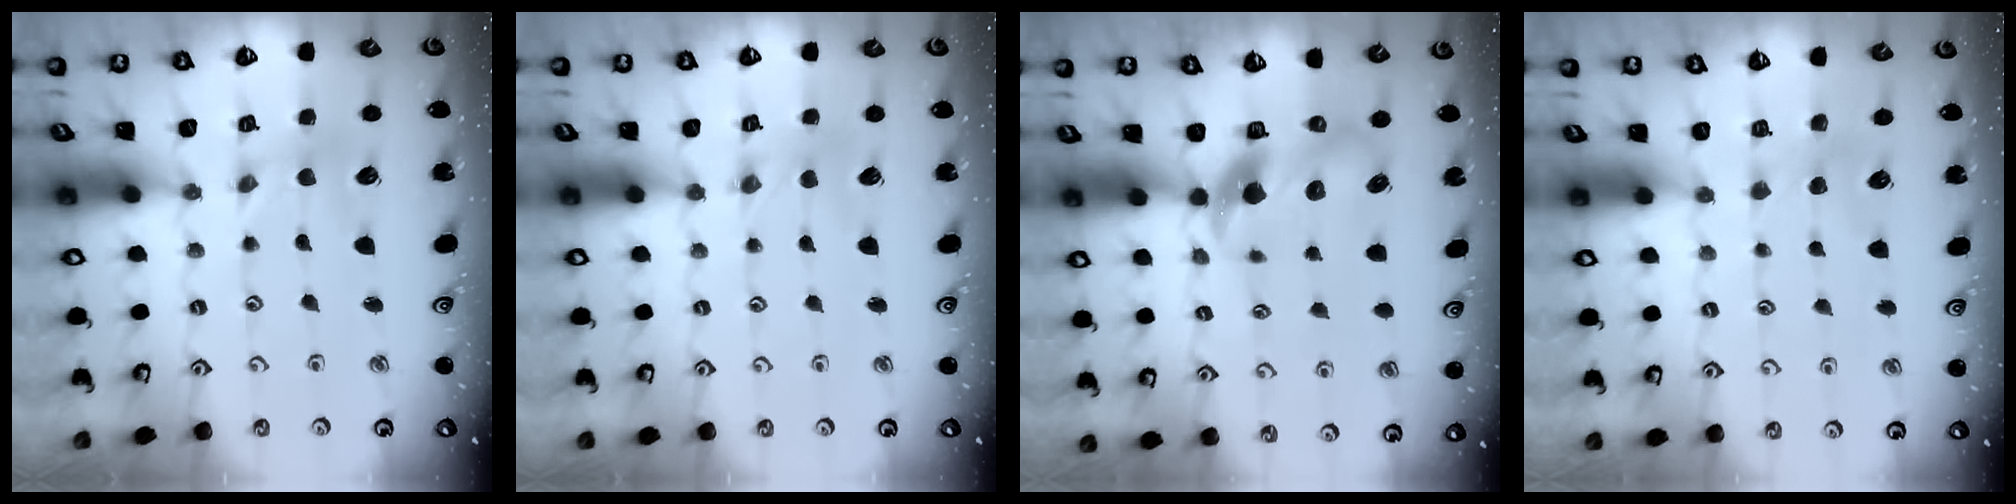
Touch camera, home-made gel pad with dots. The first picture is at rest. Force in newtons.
{"total": 0.0}
{"total": 8.5, "press": 8.3, "slide": 1.4}
{"total": 3.0, "press": 3.0, "slide": 0.5}